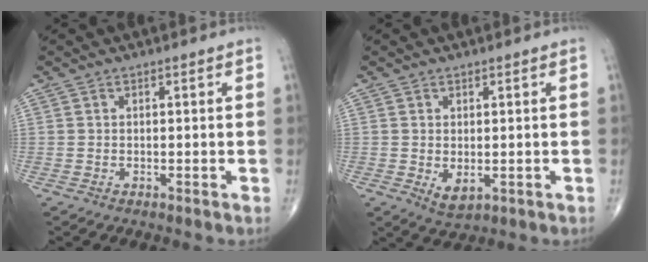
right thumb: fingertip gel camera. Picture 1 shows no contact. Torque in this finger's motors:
{"motor_torque": [-0.26, 0.24, -0.10, -0.10, 0.09]}